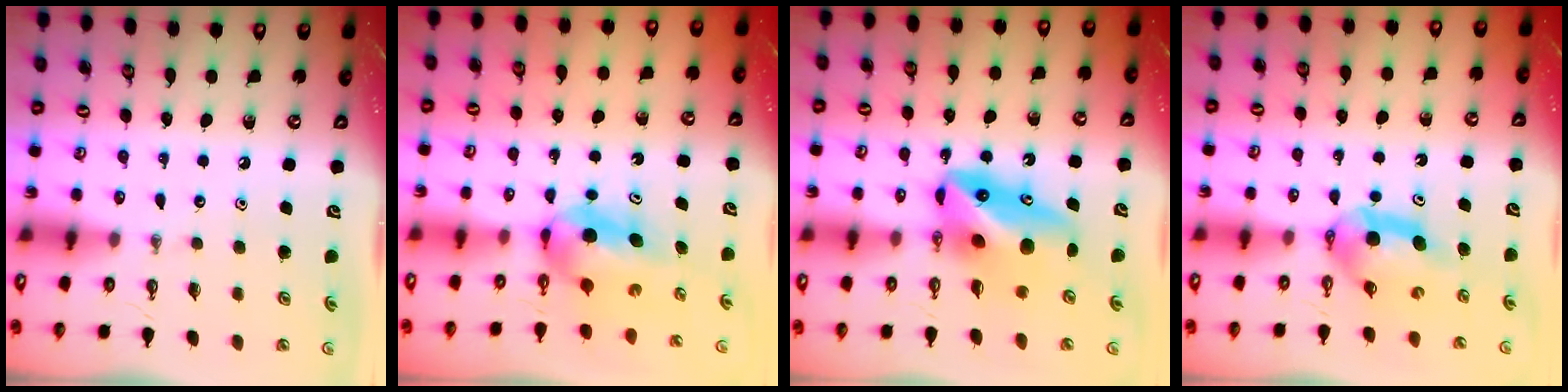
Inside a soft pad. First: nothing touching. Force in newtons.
{"total": 6.6, "press": 6.2, "slide": 2.2}
{"total": 10.9, "press": 10.8, "slide": 1.6}
{"total": 6.2, "press": 6.1, "slide": 1.0}